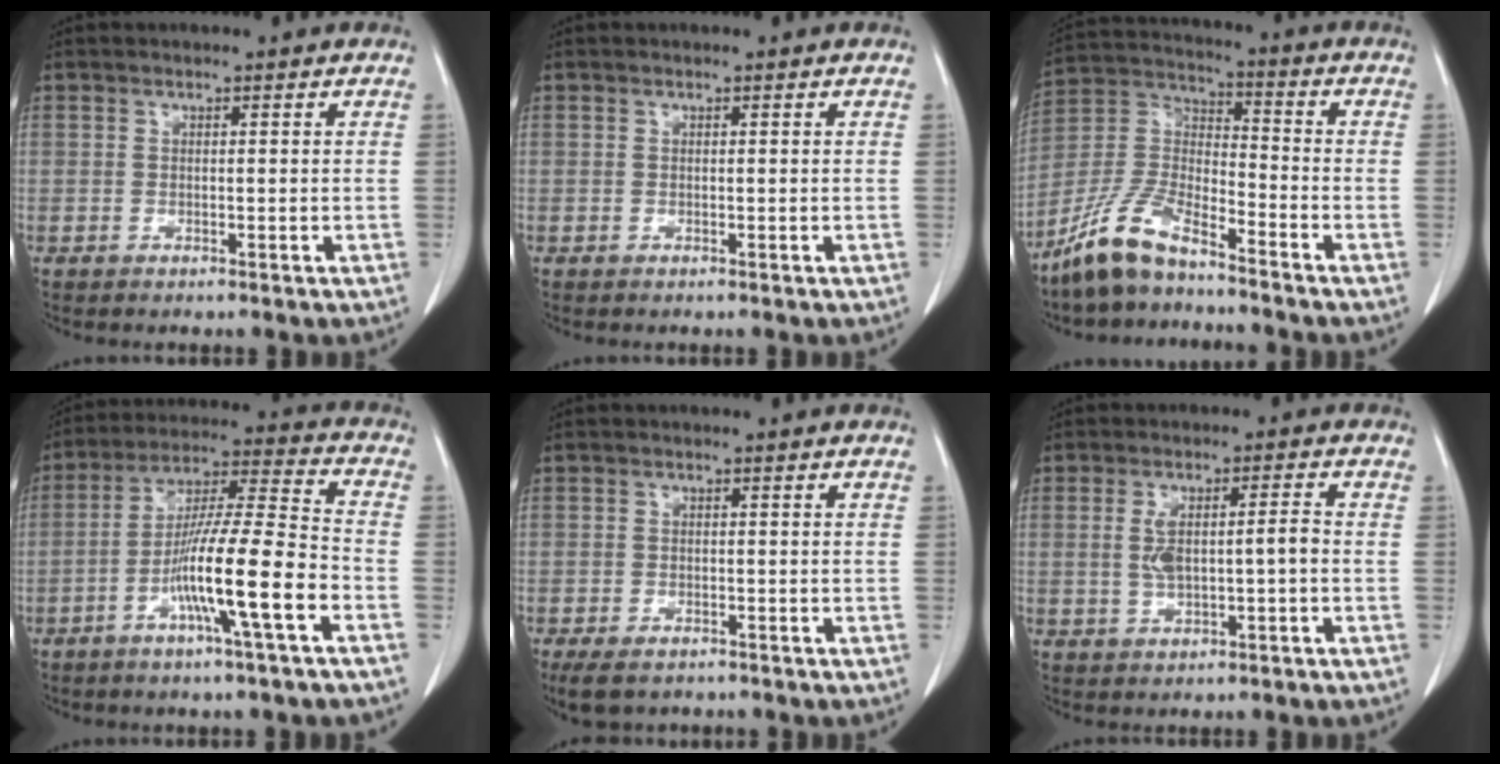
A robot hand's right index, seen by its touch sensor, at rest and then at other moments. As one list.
[{"total": 0.0}, {"total": 10.9, "force": [-8.7, 2.7, 5.9], "torque": [-0.142, 0.002, -0.175]}, {"total": 14.1, "force": [-5.5, -0.2, 13.0], "torque": [-0.232, 0.002, -0.102]}, {"total": 5.3, "force": [-4.0, 2.4, 2.4], "torque": [-0.042, -0.008, -0.059]}, {"total": 5.8, "force": [-0.4, 1.4, 5.7], "torque": [-0.112, 0.015, -0.001]}]